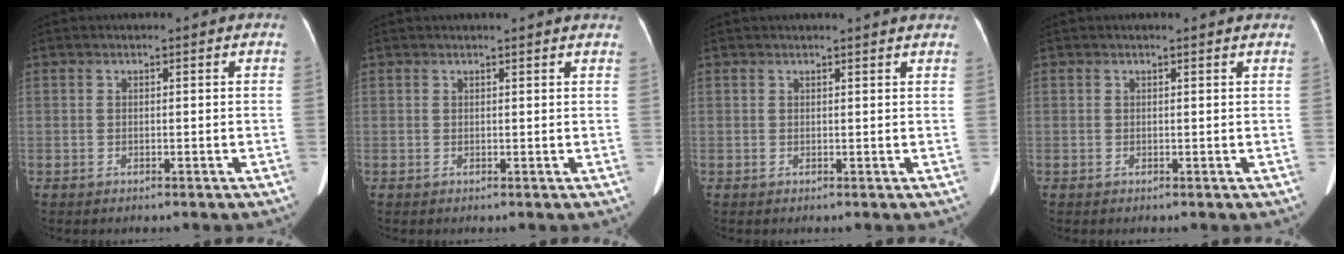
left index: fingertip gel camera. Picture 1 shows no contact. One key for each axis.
{"total": 4.0, "fx": 3.8, "fy": 0.2, "fz": 1.1, "tx": -0.016, "ty": 0.008, "tz": 0.031}
{"total": 4.0, "fx": 3.9, "fy": 0.1, "fz": 1.1, "tx": -0.017, "ty": 0.007, "tz": 0.034}
{"total": 1.2, "fx": 1.1, "fy": 0.2, "fz": 0.3, "tx": -0.015, "ty": 0.006, "tz": 0.009}